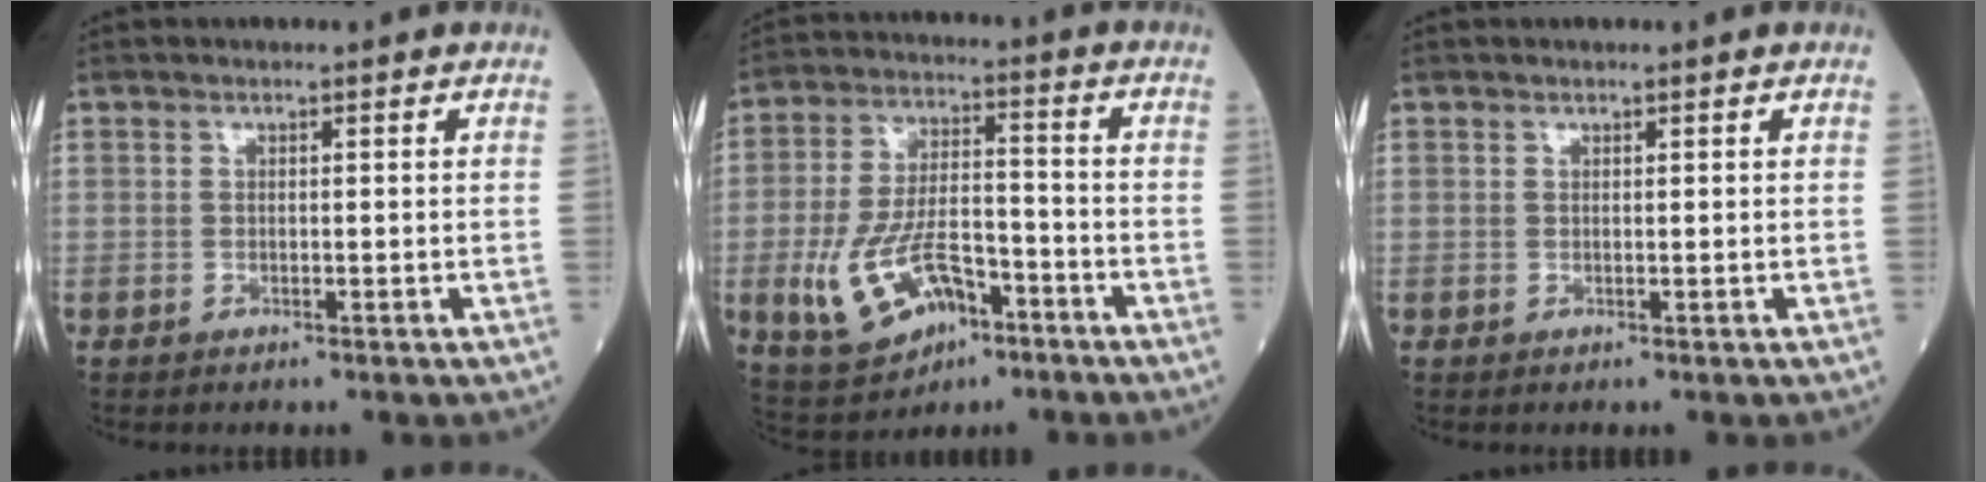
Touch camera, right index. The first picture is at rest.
{"total": 12.9, "force": [-5.5, 6.1, 9.9], "torque": [-0.205, 0.004, -0.089]}
{"total": 0.0}